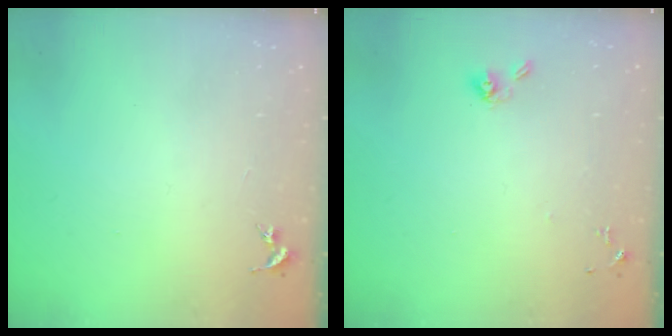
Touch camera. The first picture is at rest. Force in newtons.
{"total": 6.5, "press": 6.4, "slide": 1.5}